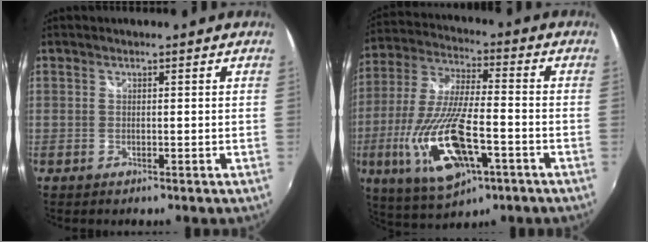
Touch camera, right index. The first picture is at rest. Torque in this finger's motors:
{"motor_torque": [1.44, -0.70, 1.05, 0.21]}